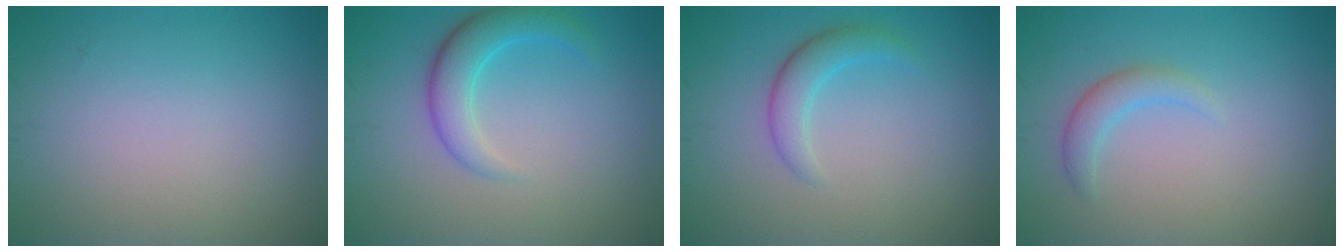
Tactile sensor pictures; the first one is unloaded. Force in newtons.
{"total": 3.6, "press": 3.6, "slide": 0.2}
{"total": 2.4, "press": 2.4, "slide": 0.1}
{"total": 1.9, "press": 1.9, "slide": 0.0}